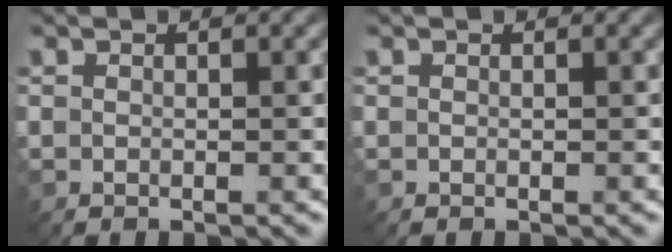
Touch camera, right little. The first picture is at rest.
{"total": 0.0}